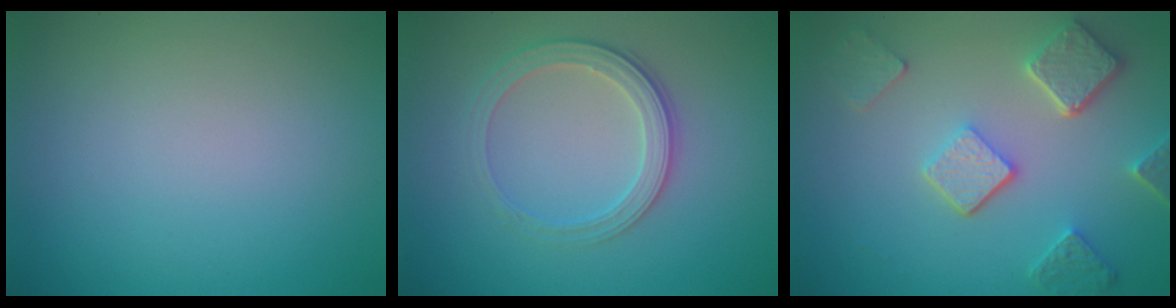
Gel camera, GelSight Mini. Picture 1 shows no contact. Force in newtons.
{"total": 2.8, "press": 2.6, "slide": 0.8}
{"total": 5.1, "press": 3.9, "slide": 3.2}